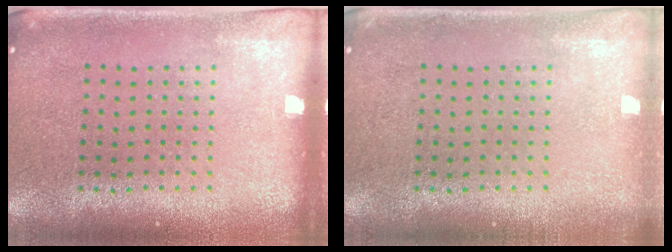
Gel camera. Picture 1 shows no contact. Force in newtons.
{"total": 0.6, "press": 0.6, "slide": 0.1}